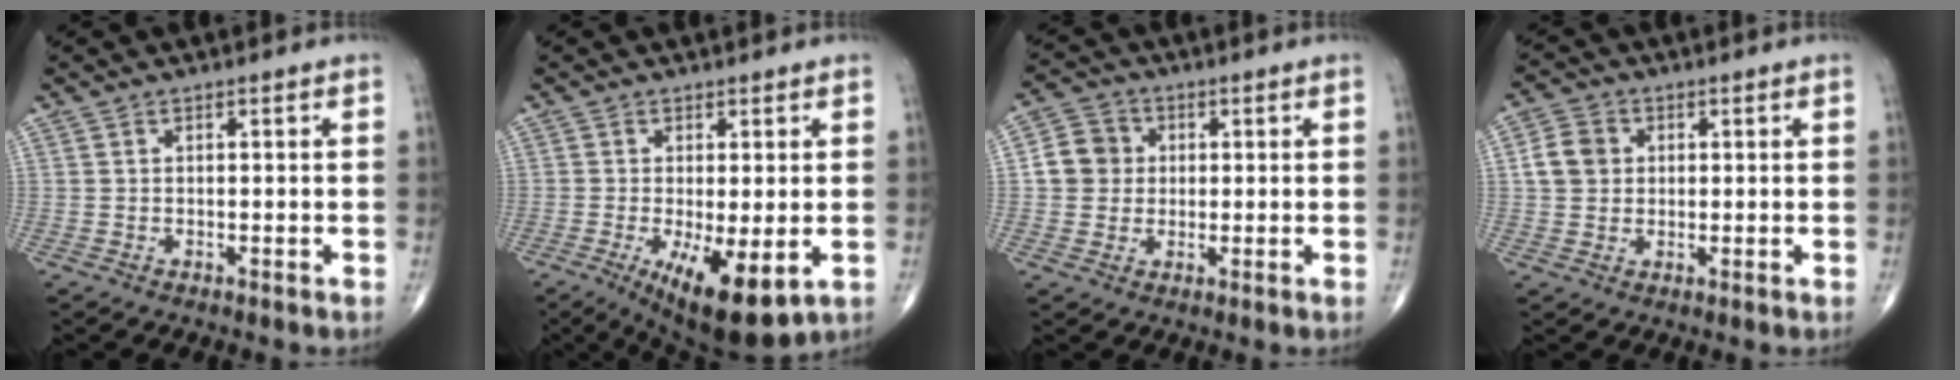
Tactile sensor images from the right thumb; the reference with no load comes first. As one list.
[{"total": 11.4, "force": [-3.5, 3.9, 10.1], "torque": [-0.158, -0.023, -0.042]}, {"total": 6.4, "force": [0.6, 6.0, 2.3], "torque": [-0.018, 0.009, 0.002]}, {"total": 5.5, "force": [0.8, 4.7, 2.8], "torque": [-0.040, 0.005, 0.010]}]